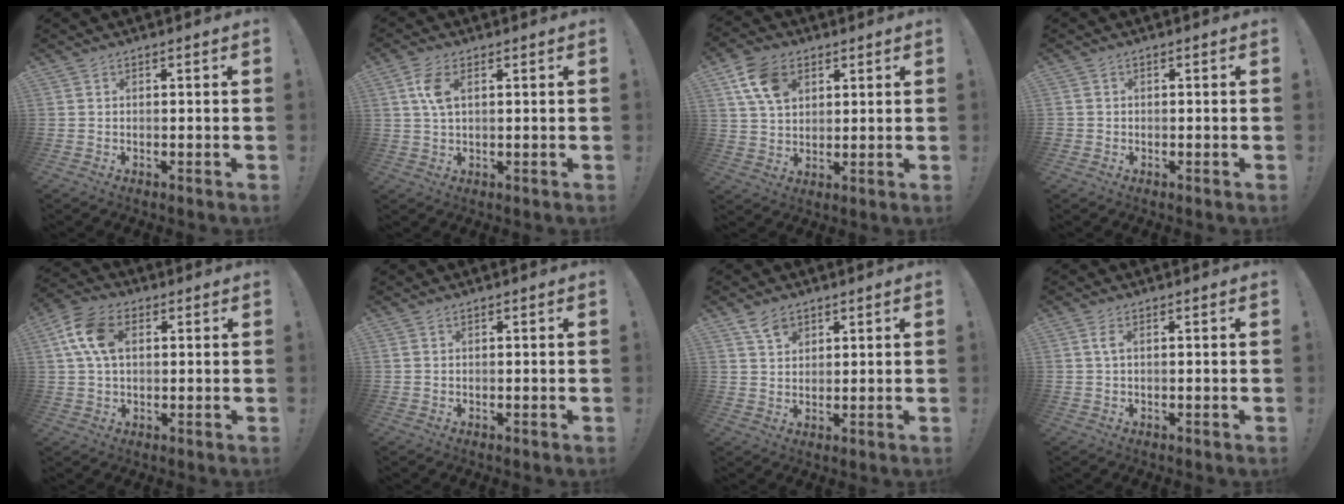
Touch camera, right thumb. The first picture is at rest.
{"total": 6.2, "force": [1.9, 3.0, 5.1], "torque": [-0.111, 0.000, 0.031]}
{"total": 11.5, "force": [5.2, 7.8, 6.7], "torque": [-0.120, -0.006, 0.101]}
{"total": 1.0, "force": [-0.2, 1.0, 0.2], "torque": [-0.007, 0.005, -0.002]}
{"total": 12.3, "force": [3.2, 8.0, 8.7], "torque": [-0.173, 0.011, 0.063]}
{"total": 0.9, "force": [0.5, 0.3, 0.6], "torque": [-0.018, 0.004, 0.011]}
{"total": 4.9, "force": [3.3, 2.9, 2.2], "torque": [-0.026, -0.015, 0.059]}
{"total": 2.2, "force": [0.7, 0.5, 2.1], "torque": [-0.040, 0.002, 0.011]}